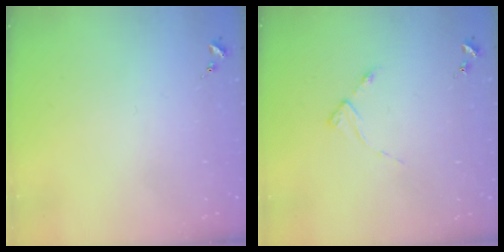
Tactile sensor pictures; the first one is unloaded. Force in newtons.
{"total": 2.7, "press": 2.7, "slide": 0.4}